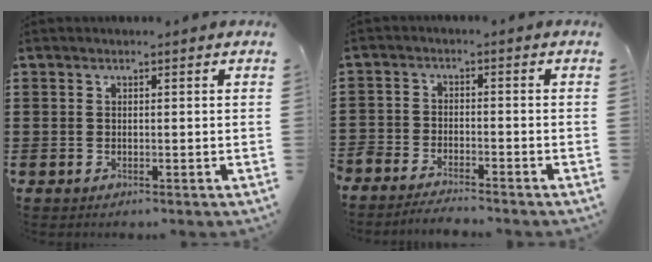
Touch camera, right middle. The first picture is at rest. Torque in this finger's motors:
{"motor_torque": [1.03, -0.22, 0.42, 0.21]}